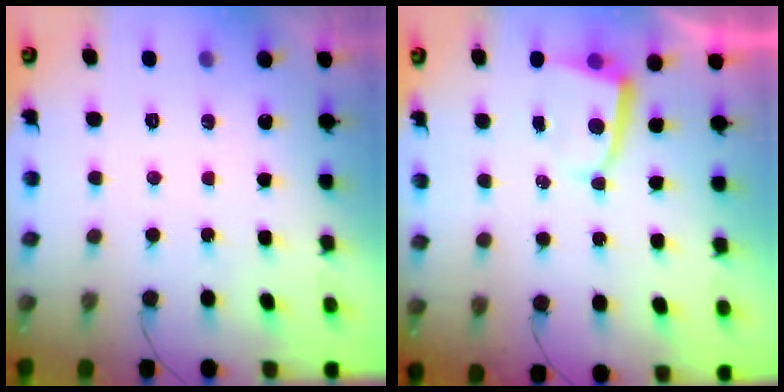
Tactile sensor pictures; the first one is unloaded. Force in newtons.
{"total": 3.3, "press": 3.3, "slide": 0.5}